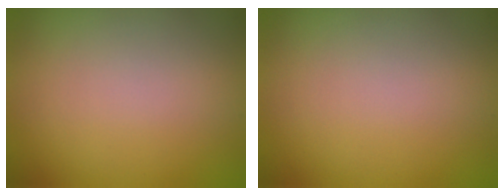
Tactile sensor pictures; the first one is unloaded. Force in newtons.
{"total": 0.0}